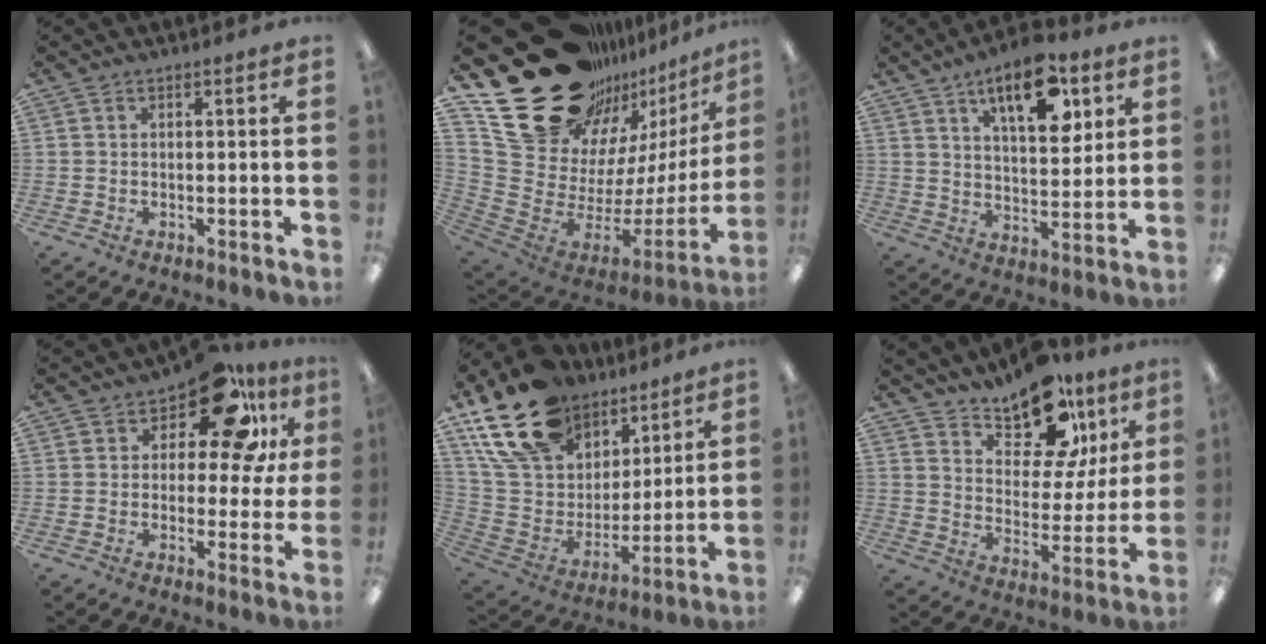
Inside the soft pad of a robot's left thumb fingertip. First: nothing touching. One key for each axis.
{"total": 30.0, "fx": 19.5, "fy": 16.5, "fz": 15.6, "tx": -0.229, "ty": -0.161, "tz": 0.408}
{"total": 14.8, "fx": 8.2, "fy": 6.7, "fz": 10.4, "tx": -0.140, "ty": -0.035, "tz": 0.135}
{"total": 14.4, "fx": 8.6, "fy": 6.6, "fz": 9.6, "tx": -0.139, "ty": -0.050, "tz": 0.145}
{"total": 20.7, "fx": 14.0, "fy": 12.7, "fz": 8.6, "tx": -0.172, "ty": -0.071, "tz": 0.263}
{"total": 16.1, "fx": 12.0, "fy": 7.6, "fz": 7.6, "tx": -0.107, "ty": -0.076, "tz": 0.210}